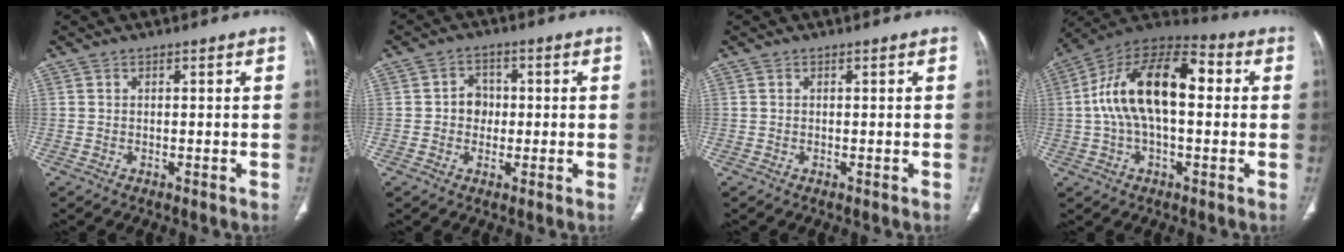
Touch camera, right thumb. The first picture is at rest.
{"total": 4.2, "force": [-0.1, 3.7, 2.0], "torque": [-0.005, 0.009, -0.008]}
{"total": 0.0}
{"total": 18.3, "force": [1.8, 9.3, 15.7], "torque": [-0.270, 0.044, 0.021]}